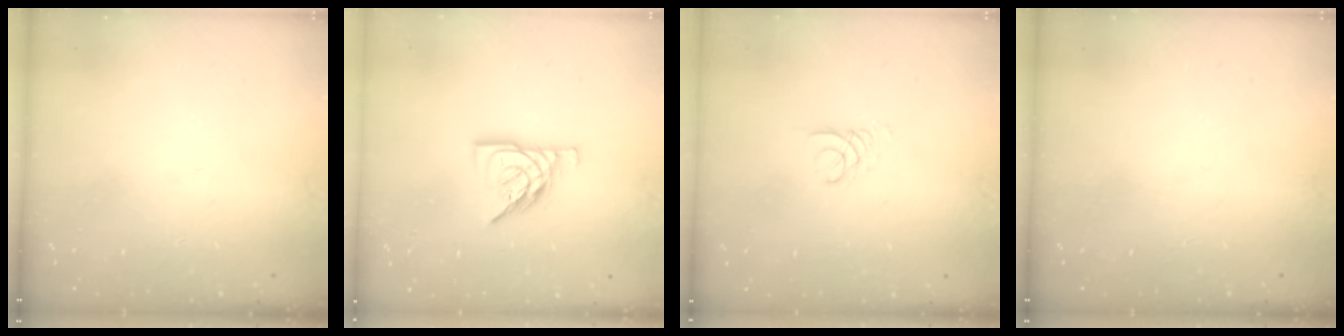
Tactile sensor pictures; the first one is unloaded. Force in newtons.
{"total": 10.3, "press": 10.2, "slide": 0.8}
{"total": 2.6, "press": 2.6, "slide": 0.2}
{"total": 0.0}